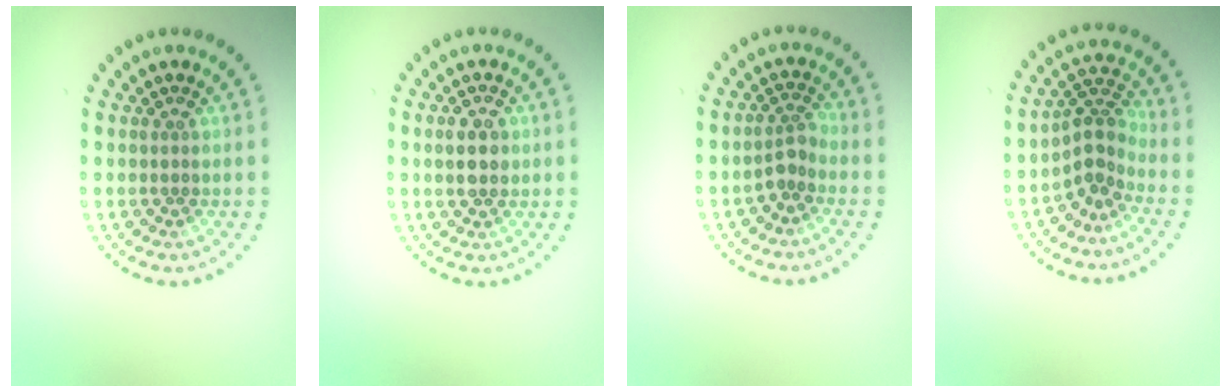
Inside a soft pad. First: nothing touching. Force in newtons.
{"total": 2.8, "press": 2.8, "slide": 0.2}
{"total": 1.9, "press": 1.4, "slide": 1.2}
{"total": 2.9, "press": 2.1, "slide": 2.0}